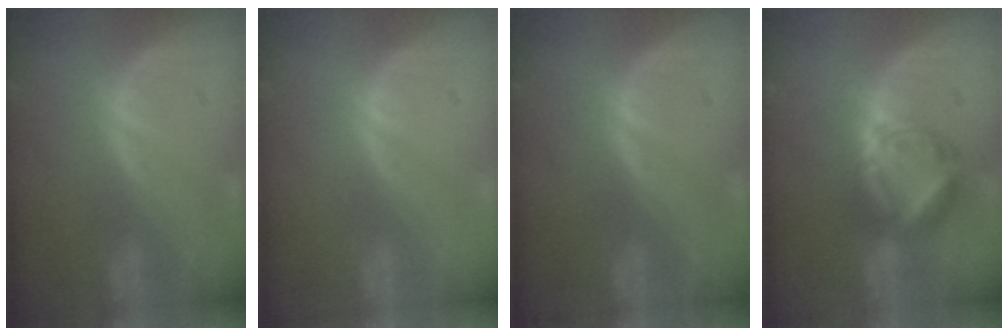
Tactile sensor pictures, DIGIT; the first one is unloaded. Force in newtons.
{"total": 0.0}
{"total": 0.0}
{"total": 6.2, "press": 6.2, "slide": 0.4}